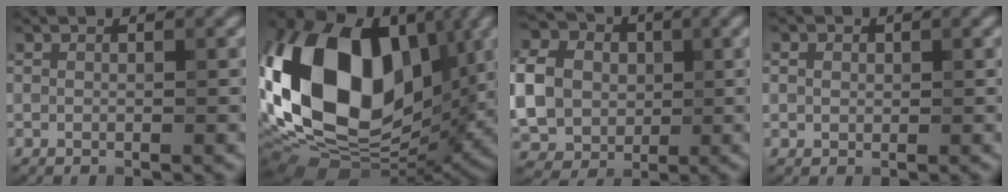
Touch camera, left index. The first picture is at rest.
{"total": 18.1, "force": [1.9, 11.9, 13.5], "torque": [-0.265, 0.019, 0.012]}
{"total": 9.2, "force": [0.3, 7.8, 4.9], "torque": [-0.125, 0.009, -0.010]}
{"total": 1.1, "force": [0.4, 0.9, 0.3], "torque": [-0.004, 0.000, 0.002]}